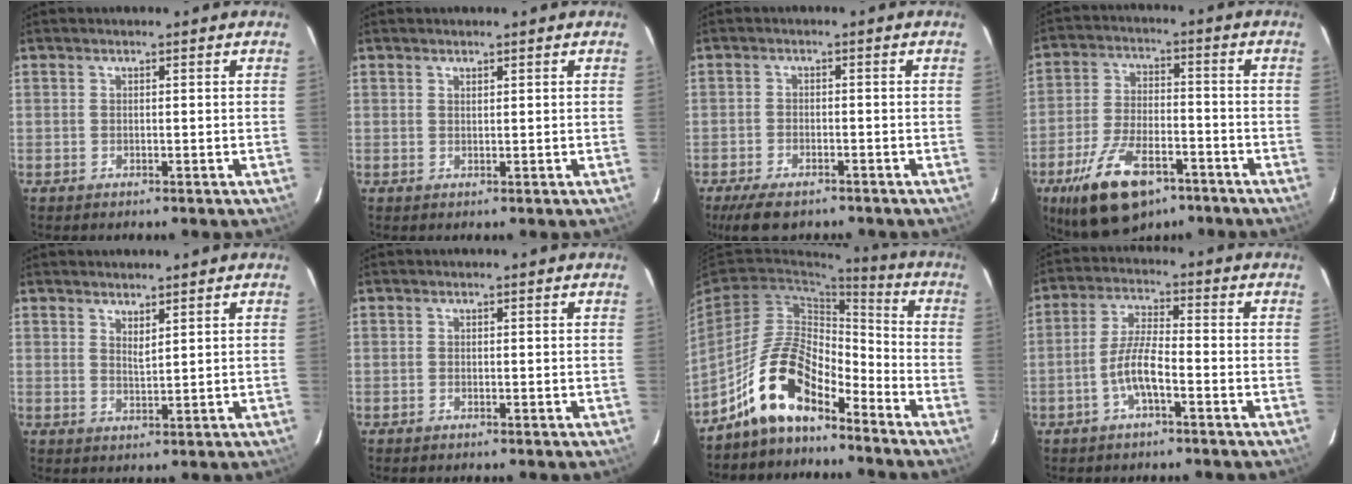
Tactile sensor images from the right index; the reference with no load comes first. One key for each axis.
{"total": 0.6, "fx": 0.5, "fy": 0.2, "fz": 0.2, "tx": -0.004, "ty": 0.001, "tz": 0.010}
{"total": 7.0, "fx": -5.3, "fy": 2.8, "fz": 3.7, "tx": -0.095, "ty": -0.016, "tz": -0.092}
{"total": 16.0, "fx": -9.8, "fy": 7.2, "fz": 10.4, "tx": -0.215, "ty": -0.019, "tz": -0.167}
{"total": 2.3, "fx": 1.9, "fy": 0.4, "fz": 1.3, "tx": -0.022, "ty": -0.002, "tz": 0.032}
{"total": 0.0}
{"total": 12.5, "fx": -9.0, "fy": 4.9, "fz": 7.1, "tx": -0.142, "ty": 0.020, "tz": -0.175}
{"total": 6.1, "fx": -2.9, "fy": 1.2, "fz": 5.2, "tx": -0.111, "ty": 0.007, "tz": -0.055}